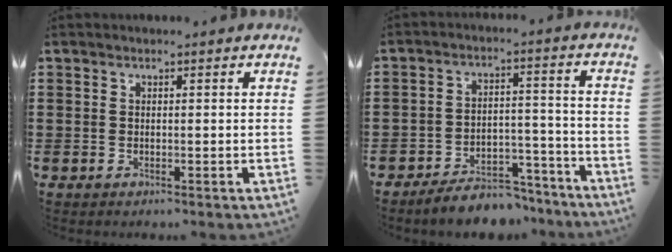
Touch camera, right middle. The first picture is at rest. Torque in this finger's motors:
{"motor_torque": [2.02, -0.12, 0.33, 0.17]}